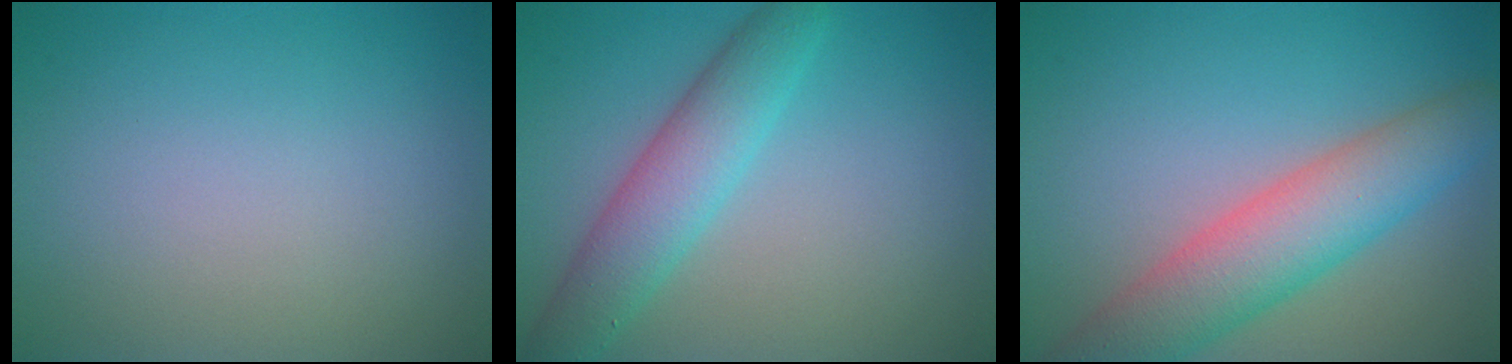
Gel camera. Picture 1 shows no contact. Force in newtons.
{"total": 4.8, "press": 4.8, "slide": 0.2}
{"total": 6.9, "press": 6.9, "slide": 0.3}